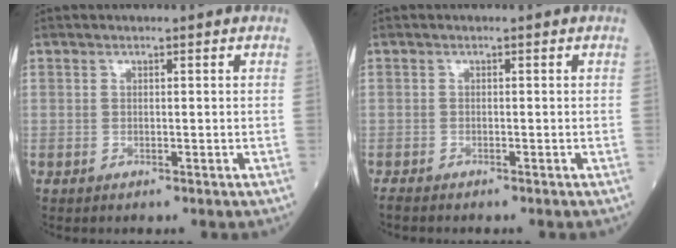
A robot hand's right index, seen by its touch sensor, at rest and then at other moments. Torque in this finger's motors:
{"motor_torque": [-0.10, -0.12, 0.07, 0.00]}